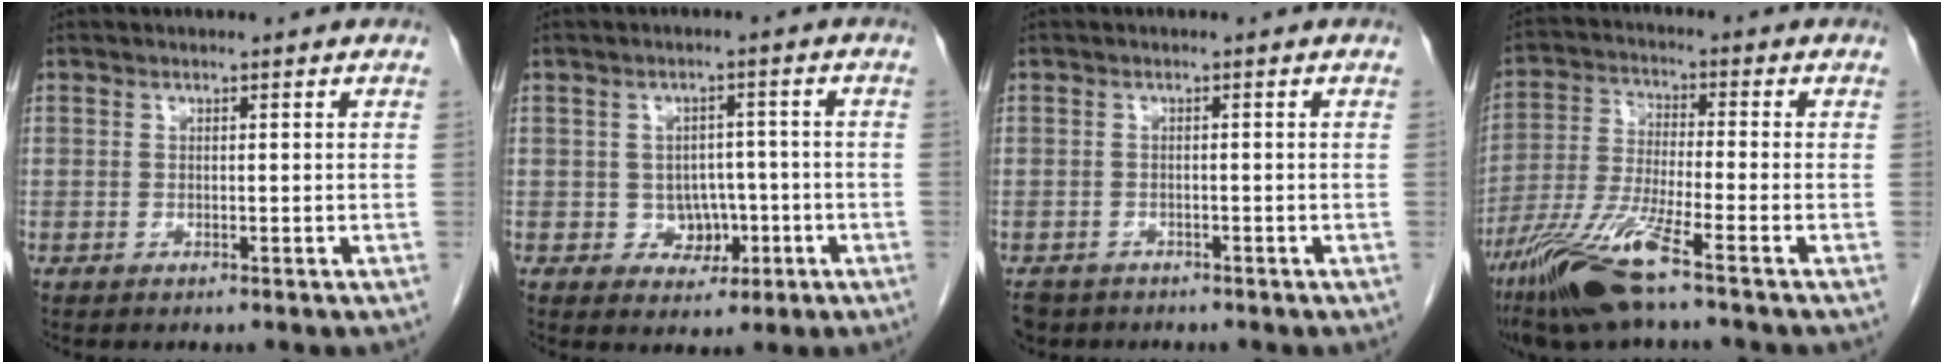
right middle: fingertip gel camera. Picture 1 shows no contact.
{"total": 4.4, "force": [-1.2, 3.8, 1.9], "torque": [-0.016, 0.009, -0.007]}
{"total": 4.1, "force": [-3.4, 2.3, 0.6], "torque": [-0.012, -0.002, -0.054]}
{"total": 11.0, "force": [-7.1, 0.0, 8.4], "torque": [-0.182, -0.030, -0.140]}